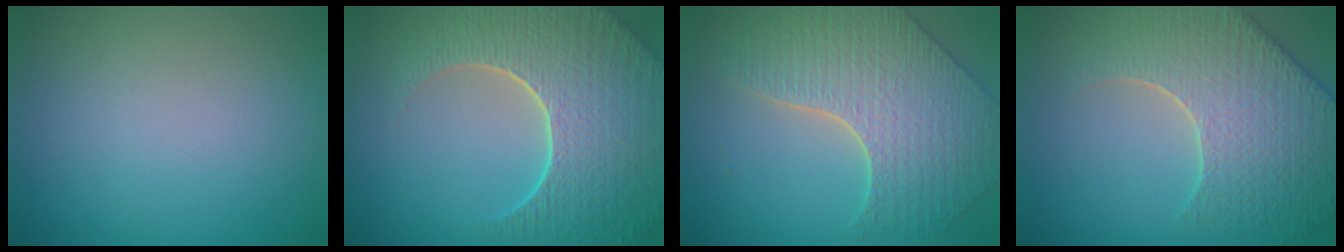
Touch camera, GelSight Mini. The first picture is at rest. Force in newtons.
{"total": 9.3, "press": 6.7, "slide": 6.5}
{"total": 6.4, "press": 5.7, "slide": 3.1}
{"total": 8.0, "press": 6.4, "slide": 4.9}